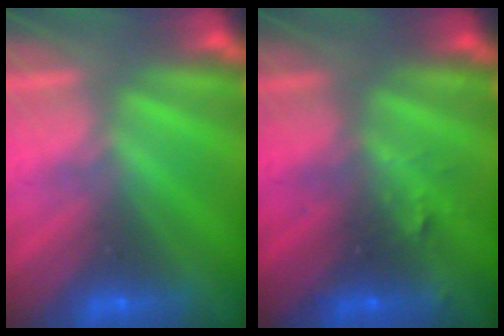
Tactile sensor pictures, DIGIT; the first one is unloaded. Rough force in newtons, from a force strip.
{"total": 2.9}